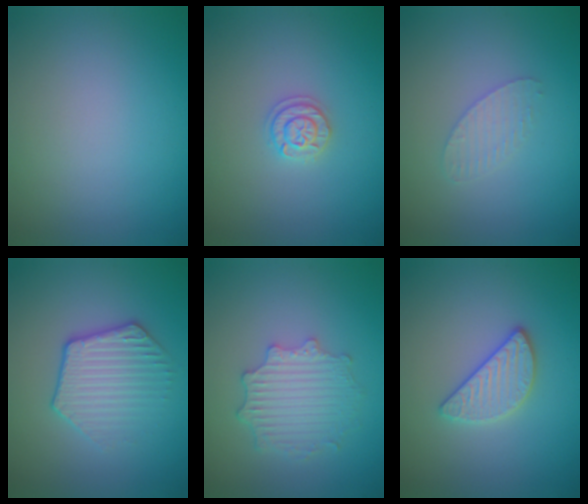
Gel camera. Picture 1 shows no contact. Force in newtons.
{"total": 1.8, "press": 1.8, "slide": 0.3}
{"total": 1.6, "press": 1.6, "slide": 0.1}
{"total": 3.5, "press": 3.1, "slide": 1.7}
{"total": 3.9, "press": 3.1, "slide": 2.3}
{"total": 3.0, "press": 2.8, "slide": 1.1}